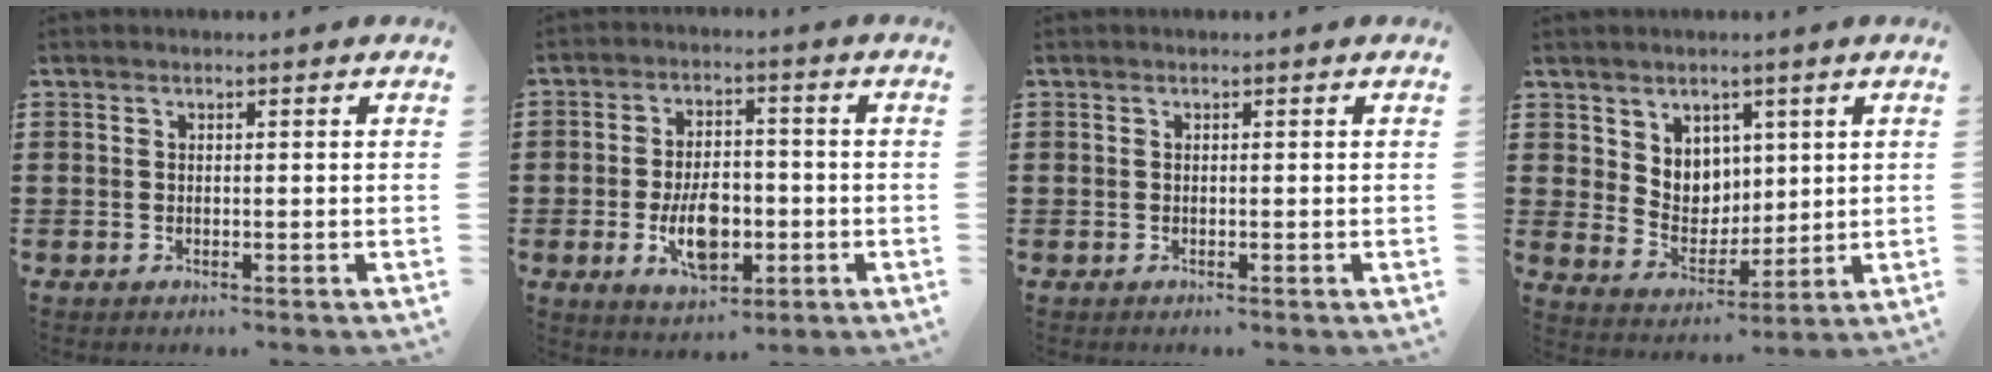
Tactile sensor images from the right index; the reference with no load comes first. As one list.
[{"total": 8.1, "force": [-2.1, 4.5, 6.4], "torque": [-0.106, -0.005, -0.043]}, {"total": 0.0}, {"total": 5.8, "force": [3.5, 4.6, 0.4], "torque": [-0.027, -0.007, 0.066]}]